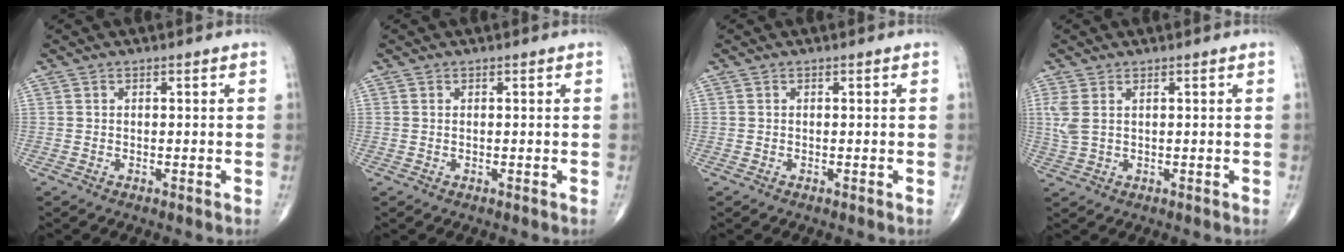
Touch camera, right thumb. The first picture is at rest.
{"total": 0.0}
{"total": 0.0}
{"total": 3.6, "force": [1.3, 1.6, 2.9], "torque": [-0.084, 0.005, 0.033]}